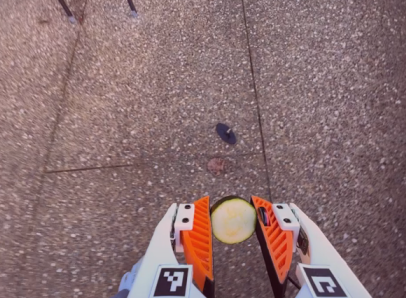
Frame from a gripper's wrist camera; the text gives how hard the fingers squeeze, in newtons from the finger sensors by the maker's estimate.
{"total": 10.6, "left": 10.6, "right": 10.5}